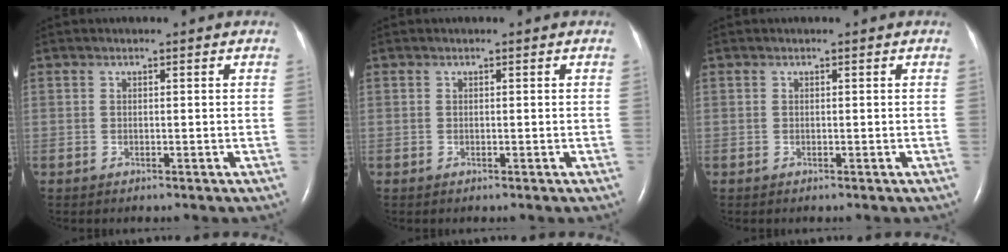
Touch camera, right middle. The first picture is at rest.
{"total": 0.0}
{"total": 0.0}